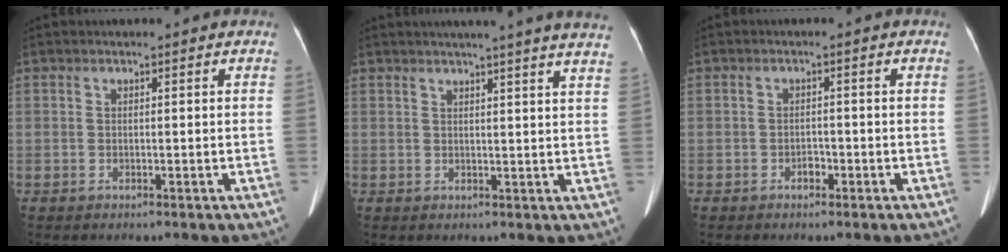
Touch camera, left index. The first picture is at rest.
{"total": 15.4, "force": [13.6, -1.0, 7.3], "torque": [-0.105, -0.020, 0.150]}
{"total": 1.4, "force": [-0.9, 0.9, 0.7], "torque": [-0.009, 0.004, -0.012]}